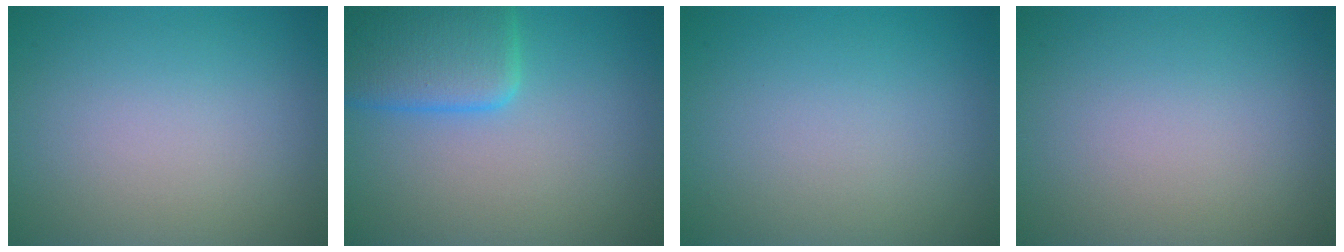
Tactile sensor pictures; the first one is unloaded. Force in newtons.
{"total": 5.7, "press": 5.7, "slide": 0.5}
{"total": 0.0}
{"total": 0.0}